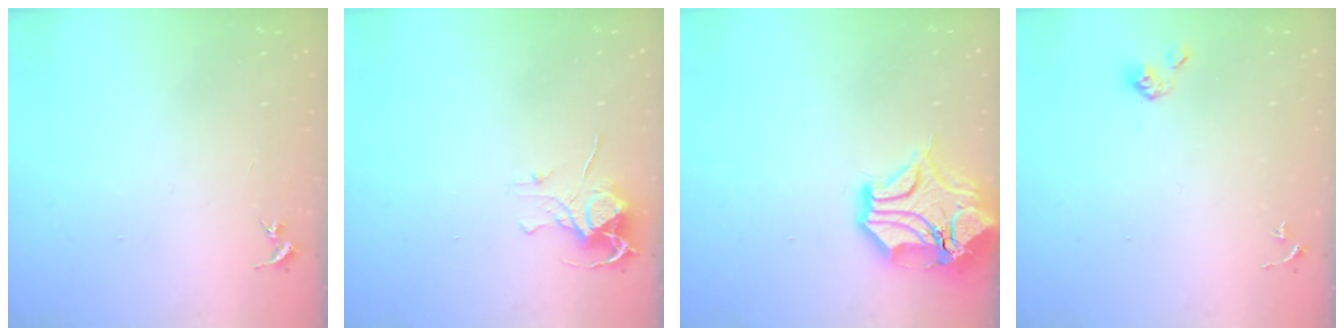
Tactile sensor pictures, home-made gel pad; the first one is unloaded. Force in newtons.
{"total": 8.0, "press": 8.0, "slide": 0.6}
{"total": 17.9, "press": 17.7, "slide": 2.6}
{"total": 4.6, "press": 4.6, "slide": 0.7}